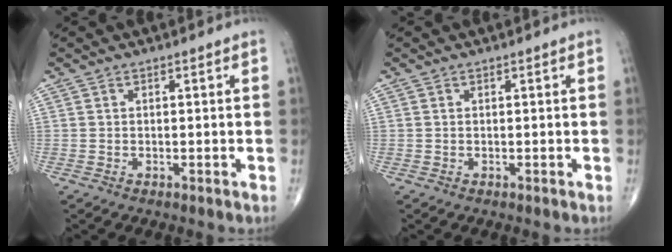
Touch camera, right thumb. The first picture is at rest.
{"total": 0.0}